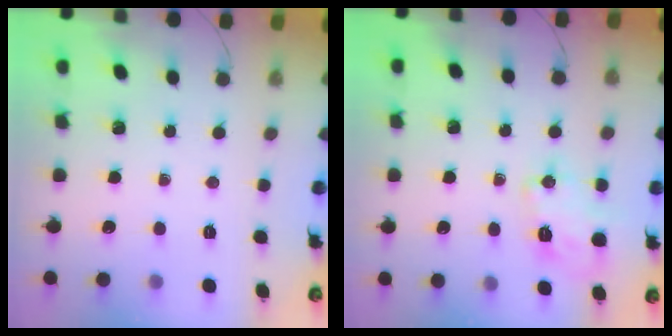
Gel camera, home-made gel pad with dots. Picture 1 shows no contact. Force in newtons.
{"total": 8.7, "press": 8.7, "slide": 1.0}